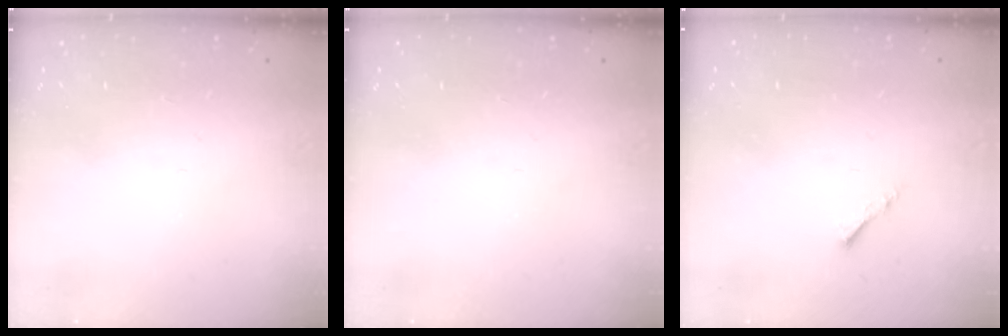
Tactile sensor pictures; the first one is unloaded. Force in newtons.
{"total": 0.0}
{"total": 1.1, "press": 1.0, "slide": 0.3}